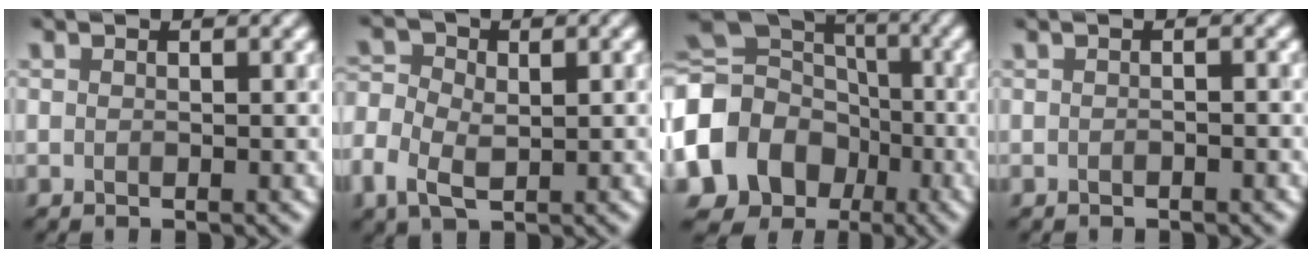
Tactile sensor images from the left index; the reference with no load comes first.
{"total": 4.6, "force": [-1.1, 3.2, 3.1], "torque": [-0.068, -0.002, -0.019]}
{"total": 15.8, "force": [-4.6, 13.5, 6.8], "torque": [-0.161, -0.014, -0.105]}
{"total": 0.6, "force": [-0.3, 0.1, 0.5], "torque": [-0.012, -0.003, -0.009]}